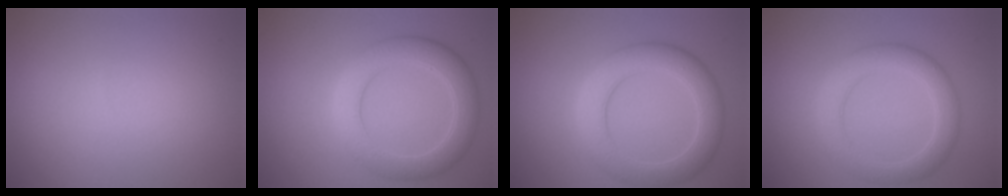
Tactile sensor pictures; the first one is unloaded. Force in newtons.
{"total": 5.0, "press": 5.0, "slide": 0.2}
{"total": 5.4, "press": 5.4, "slide": 0.1}
{"total": 4.2, "press": 4.2, "slide": 0.3}